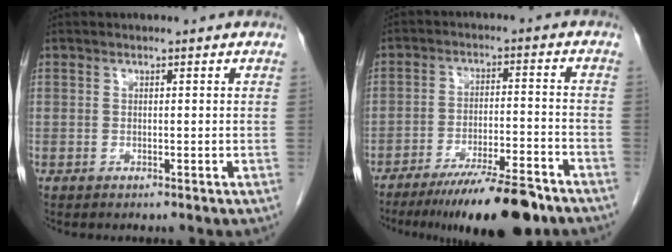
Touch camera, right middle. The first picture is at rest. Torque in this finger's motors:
{"motor_torque": [1.08, -1.06, 0.27, 0.12]}